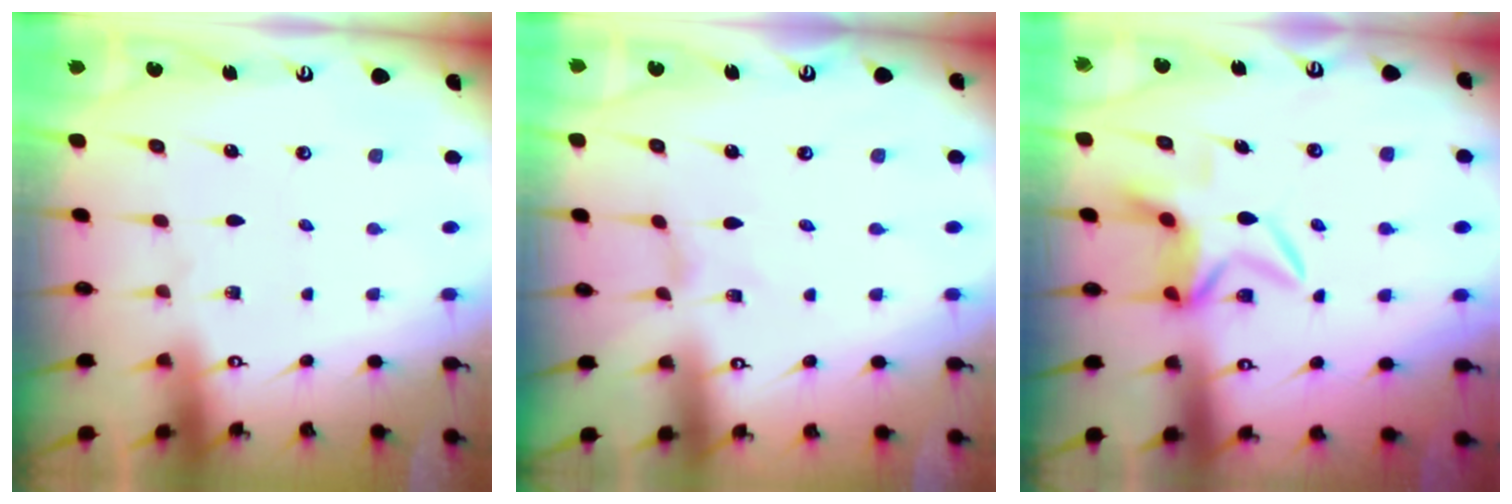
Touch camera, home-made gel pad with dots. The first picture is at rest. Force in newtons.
{"total": 0.0}
{"total": 6.0, "press": 5.9, "slide": 1.5}